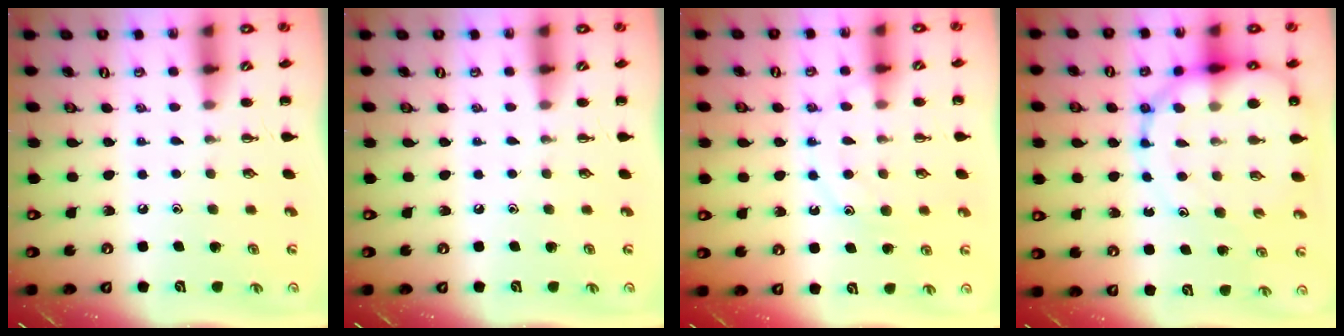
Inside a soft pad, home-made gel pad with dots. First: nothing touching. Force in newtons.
{"total": 0.0}
{"total": 12.5, "press": 12.4, "slide": 0.7}
{"total": 15.9, "press": 15.5, "slide": 3.5}